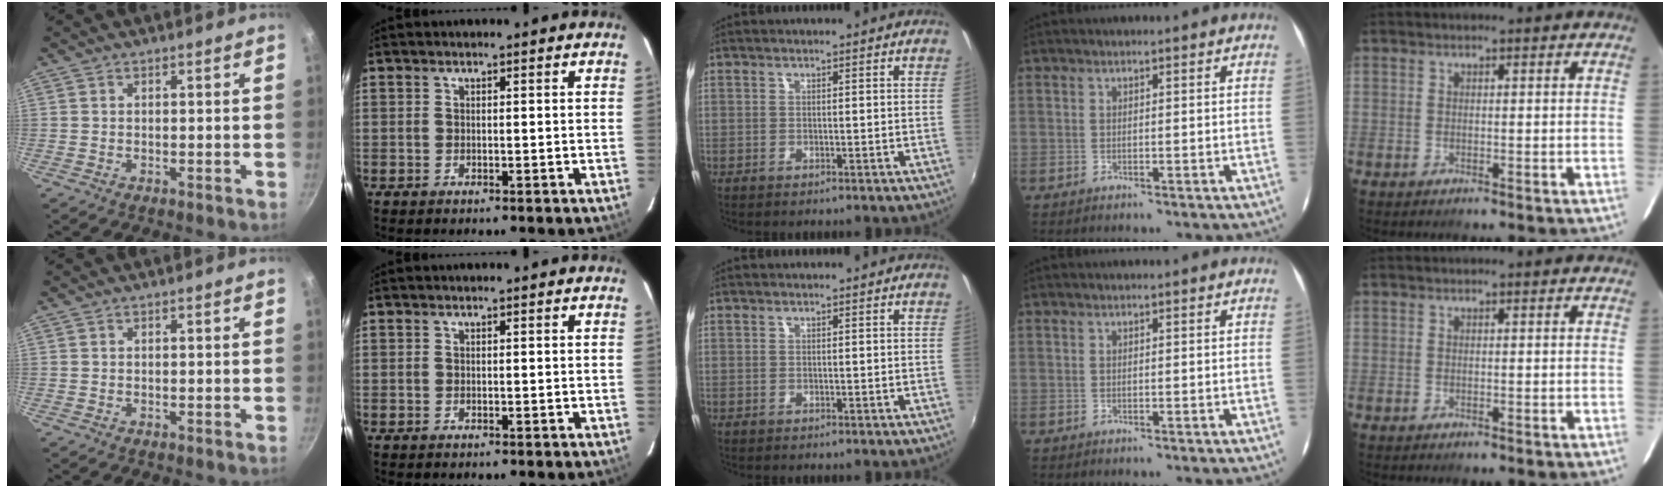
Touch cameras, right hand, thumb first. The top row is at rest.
{}